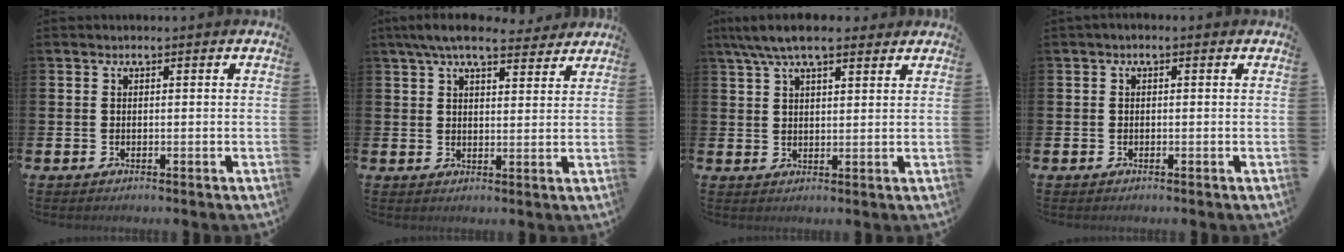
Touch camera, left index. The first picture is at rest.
{"total": 6.5, "force": [5.8, 1.4, 2.5], "torque": [-0.057, -0.019, 0.105]}
{"total": 6.7, "force": [5.6, 1.9, 3.3], "torque": [-0.078, -0.007, 0.102]}
{"total": 0.5, "force": [-0.3, 0.2, 0.3], "torque": [-0.007, 0.002, -0.007]}